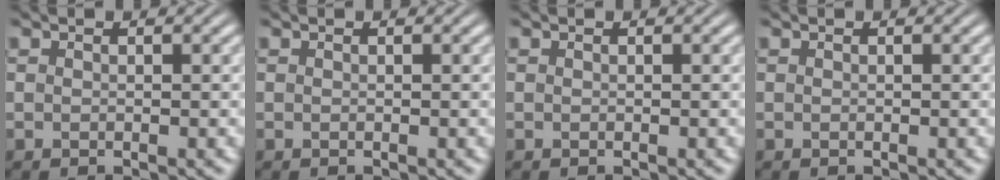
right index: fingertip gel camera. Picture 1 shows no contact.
{"total": 0.0}
{"total": 0.0}
{"total": 0.0}